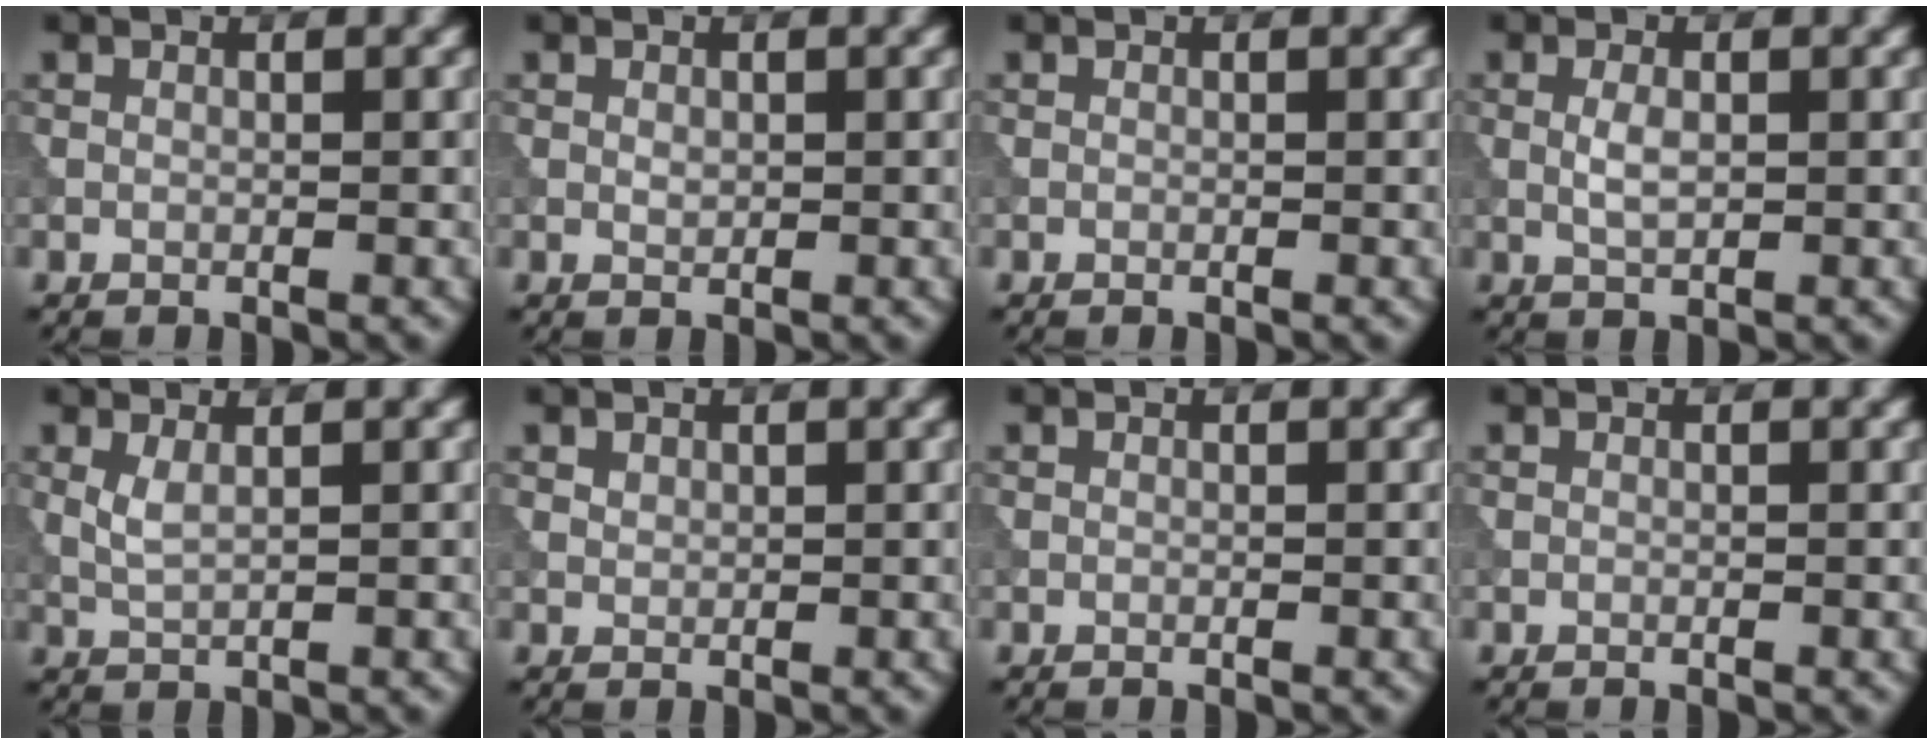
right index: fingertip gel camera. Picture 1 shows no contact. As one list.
[{"total": 0.7, "force": [0.1, 0.5, 0.5], "torque": [-0.008, -0.001, 0.004]}, {"total": 0.0}, {"total": 1.8, "force": [0.2, 0.8, 1.6], "torque": [-0.038, 0.000, 0.005]}, {"total": 1.6, "force": [0.6, 0.4, 1.4], "torque": [-0.036, -0.001, 0.016]}, {"total": 0.7, "force": [0.5, 0.5, 0.2], "torque": [-0.005, 0.000, 0.013]}, {"total": 0.0}, {"total": 0.0}]